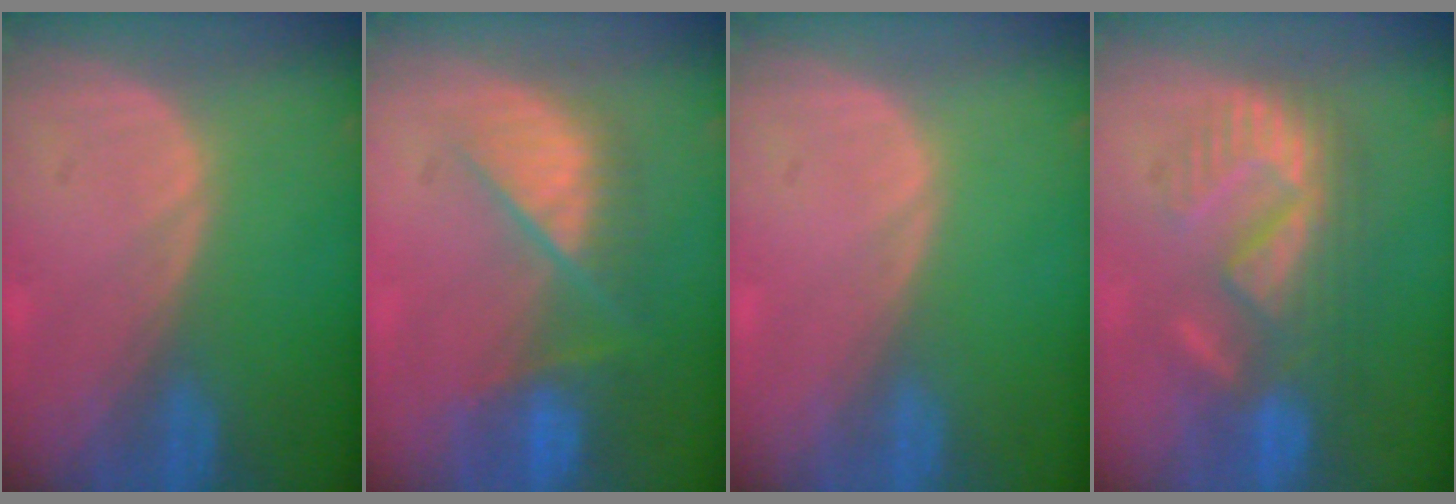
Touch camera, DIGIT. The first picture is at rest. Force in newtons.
{"total": 9.4, "press": 7.9, "slide": 5.0}
{"total": 0.0}
{"total": 9.1, "press": 8.9, "slide": 1.9}